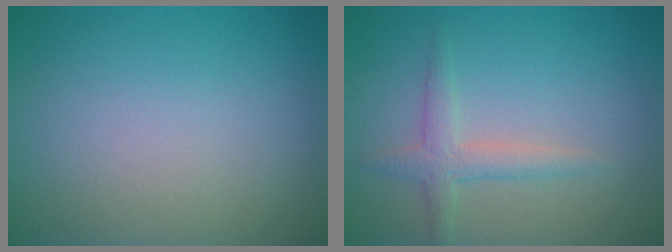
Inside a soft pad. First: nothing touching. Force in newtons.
{"total": 2.2, "press": 2.2, "slide": 0.1}